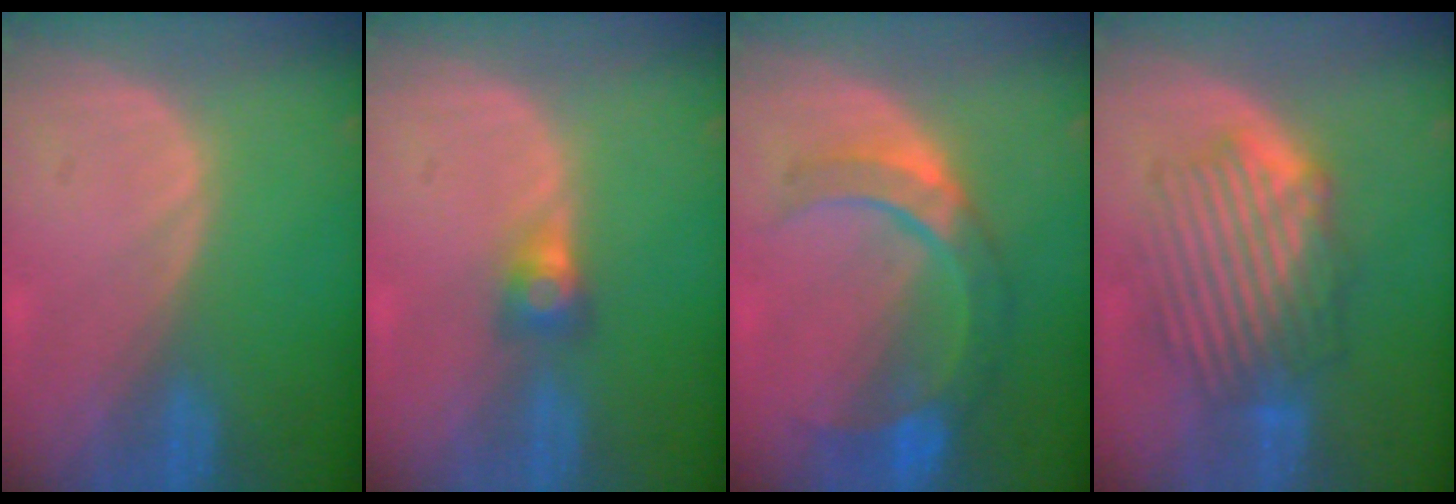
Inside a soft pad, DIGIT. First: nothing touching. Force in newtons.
{"total": 2.7, "press": 2.5, "slide": 1.0}
{"total": 7.7, "press": 7.6, "slide": 1.2}
{"total": 8.4, "press": 8.1, "slide": 2.2}